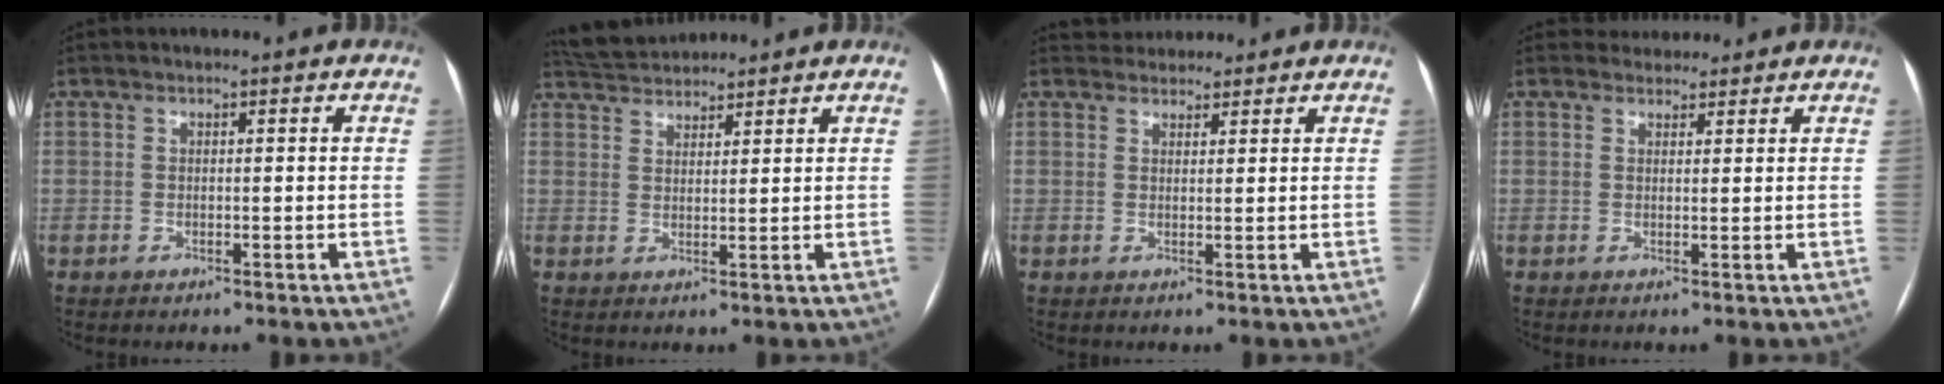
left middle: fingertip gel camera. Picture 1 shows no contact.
{"total": 5.6, "force": [5.5, 0.7, 0.8], "torque": [-0.021, 0.029, 0.099]}
{"total": 3.2, "force": [2.9, 1.2, -0.1], "torque": [0.007, 0.020, 0.045]}
{"total": 2.7, "force": [2.4, 1.1, -0.3], "torque": [0.009, 0.010, 0.034]}